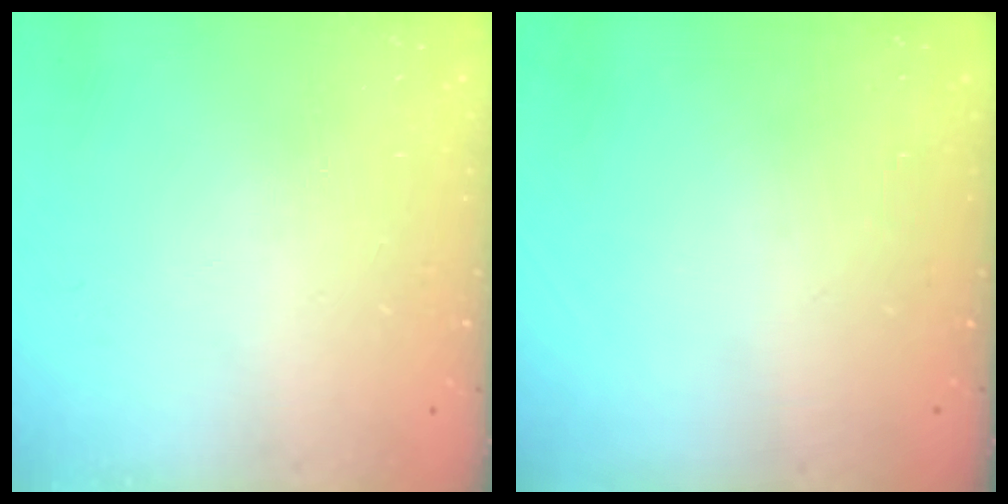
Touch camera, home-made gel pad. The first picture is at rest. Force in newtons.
{"total": 0.0}